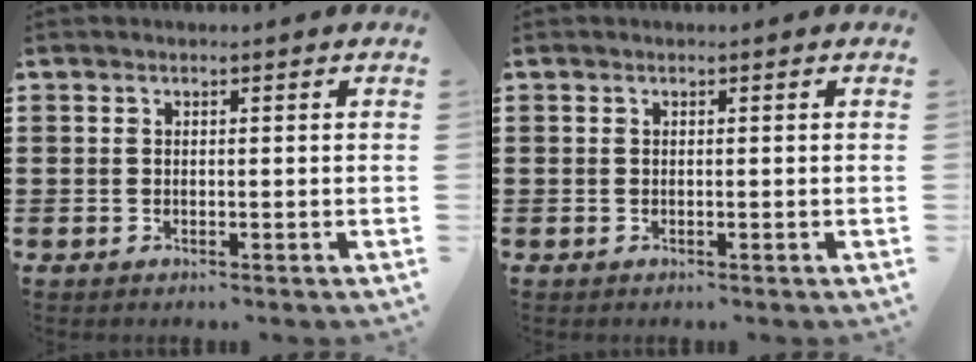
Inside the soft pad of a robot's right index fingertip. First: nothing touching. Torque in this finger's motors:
{"motor_torque": [0.00, 0.00, 0.00, 0.00]}